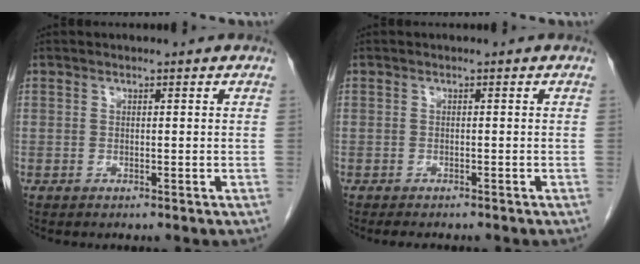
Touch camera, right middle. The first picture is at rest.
{"total": 3.1, "force": [-2.6, 0.8, 1.4], "torque": [-0.021, -0.007, -0.031]}